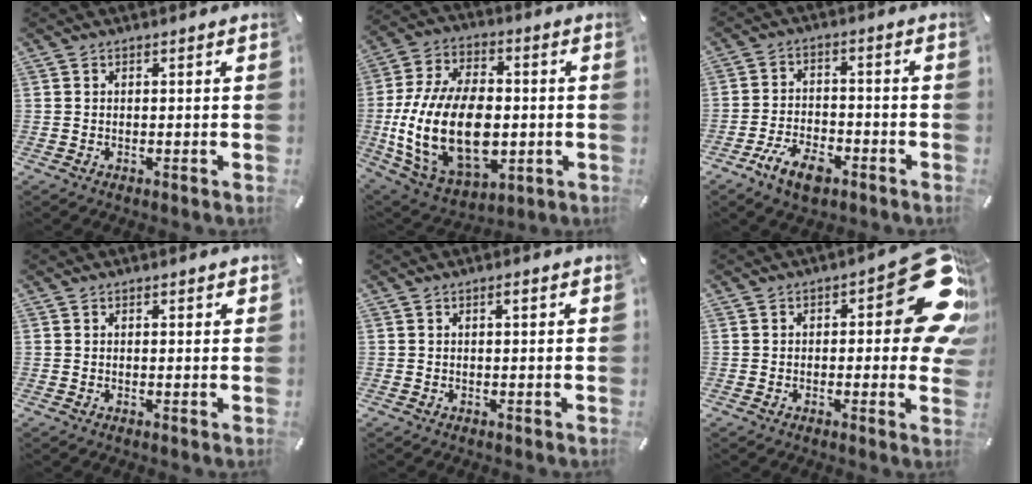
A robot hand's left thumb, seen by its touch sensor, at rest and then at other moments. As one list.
[{"total": 23.3, "force": [-3.6, 15.2, 17.3], "torque": [-0.365, 0.004, -0.052]}, {"total": 8.4, "force": [-5.2, 4.2, 5.0], "torque": [-0.104, 0.021, -0.095]}, {"total": 0.6, "force": [0.4, 0.4, 0.1], "torque": [0.005, 0.001, 0.005]}, {"total": 1.2, "force": [0.5, 0.2, 1.1], "torque": [-0.013, 0.000, 0.006]}, {"total": 19.6, "force": [5.5, 8.1, 17.0], "torque": [-0.195, -0.047, 0.093]}]